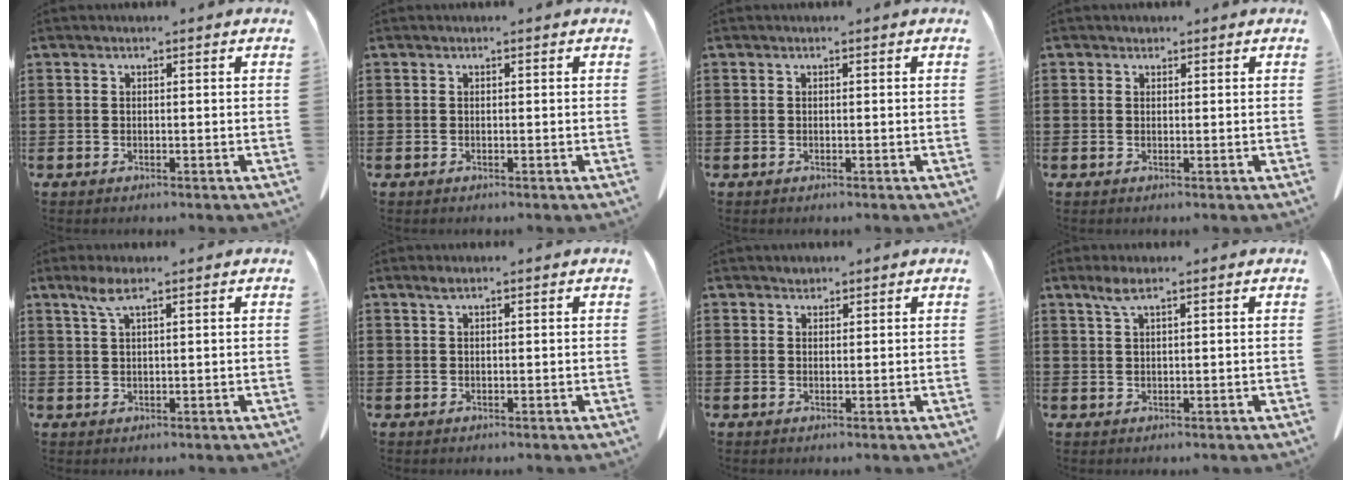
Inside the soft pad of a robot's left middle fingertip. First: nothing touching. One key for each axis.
{"total": 0.0}
{"total": 0.0}
{"total": 0.7, "fx": 0.4, "fy": 0.5, "fz": 0.0, "tx": -0.002, "ty": 0.004, "tz": 0.008}
{"total": 3.1, "fx": 1.9, "fy": 0.5, "fz": 2.5, "tx": -0.055, "ty": 0.004, "tz": 0.033}
{"total": 1.1, "fx": 0.6, "fy": 0.2, "fz": 0.8, "tx": -0.018, "ty": 0.002, "tz": 0.011}
{"total": 1.1, "fx": 0.9, "fy": 0.5, "fz": 0.0, "tx": -0.004, "ty": 0.001, "tz": 0.018}
{"total": 2.5, "fx": 1.6, "fy": 0.4, "fz": 1.9, "tx": -0.042, "ty": 0.003, "tz": 0.027}